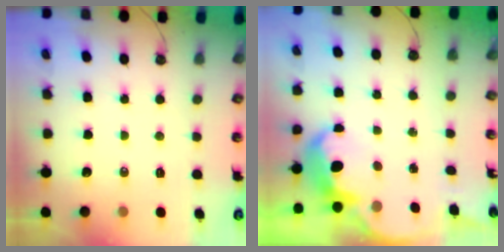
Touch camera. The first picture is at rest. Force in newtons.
{"total": 5.5, "press": 5.4, "slide": 0.7}